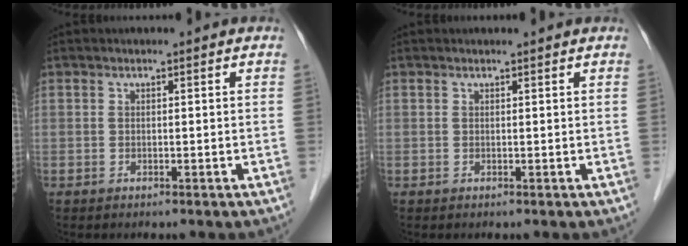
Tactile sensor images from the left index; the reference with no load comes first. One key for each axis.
{"total": 0.7, "fx": 0.6, "fy": 0.0, "fz": 0.2, "tx": -0.009, "ty": 0.004, "tz": 0.009}